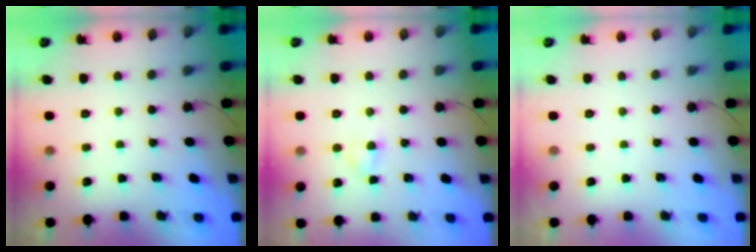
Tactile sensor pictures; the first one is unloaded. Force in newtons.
{"total": 2.6, "press": 2.5, "slide": 0.9}
{"total": 0.0}